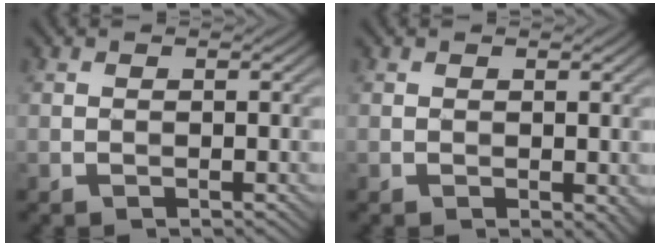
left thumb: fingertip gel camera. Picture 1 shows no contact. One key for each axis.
{"total": 1.3, "fx": 0.1, "fy": 0.8, "fz": 1.0, "tx": -0.014, "ty": -0.003, "tz": 0.004}